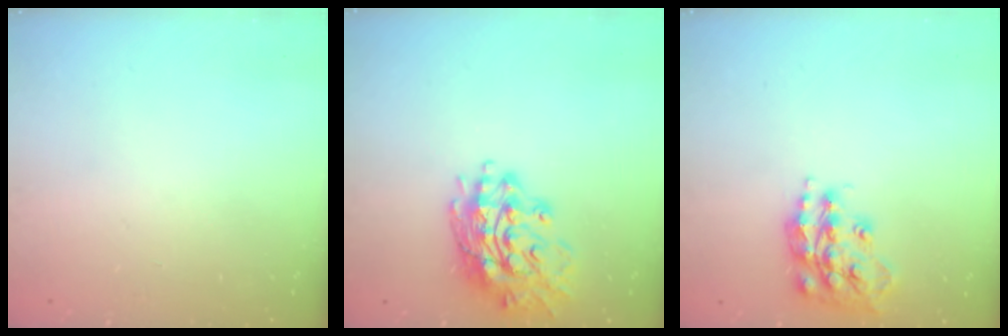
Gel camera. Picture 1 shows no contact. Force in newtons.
{"total": 16.9, "press": 16.8, "slide": 1.2}
{"total": 16.0, "press": 16.0, "slide": 1.2}